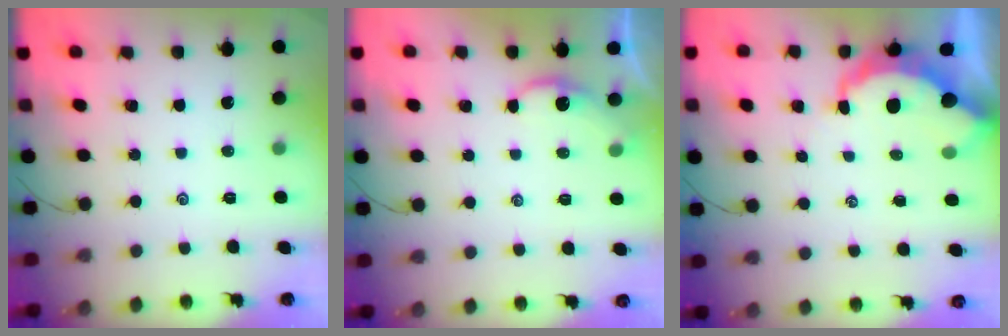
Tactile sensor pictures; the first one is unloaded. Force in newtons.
{"total": 1.3, "press": 1.3, "slide": 0.2}
{"total": 7.4, "press": 7.3, "slide": 0.8}